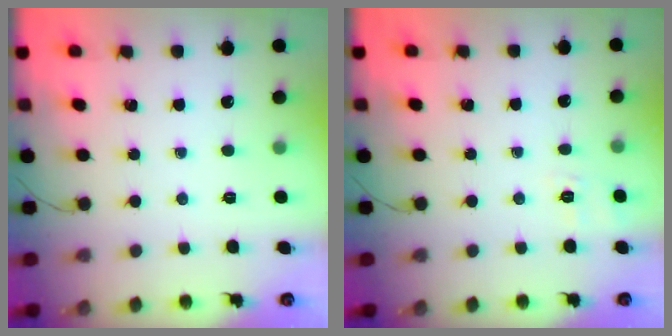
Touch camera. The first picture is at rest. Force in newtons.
{"total": 2.5, "press": 1.6, "slide": 1.9}